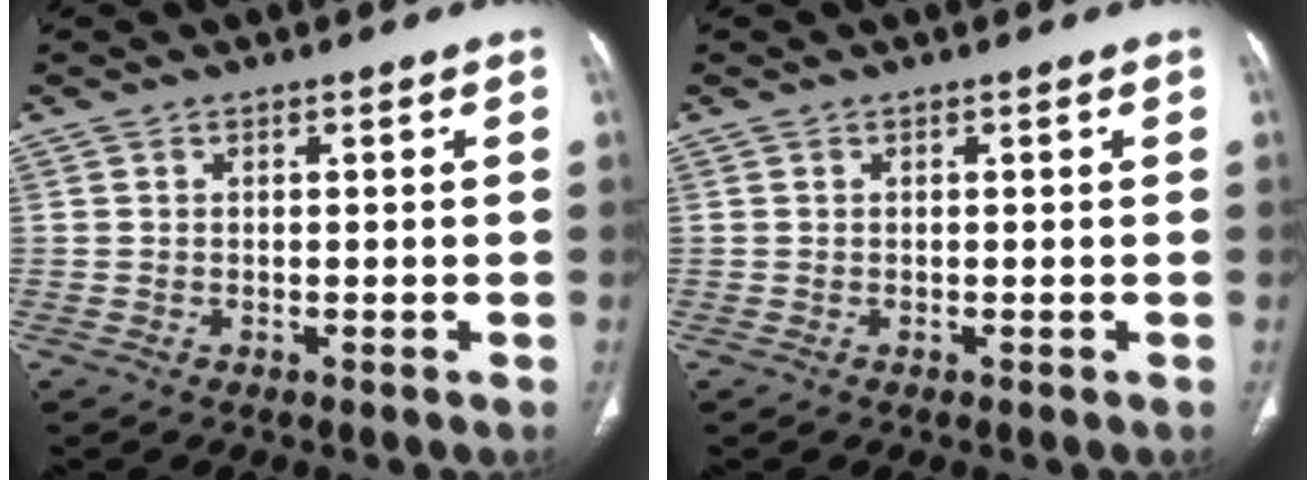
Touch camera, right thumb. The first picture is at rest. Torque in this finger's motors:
{"motor_torque": [0.00, 0.00, 0.00, 0.00, 0.00]}